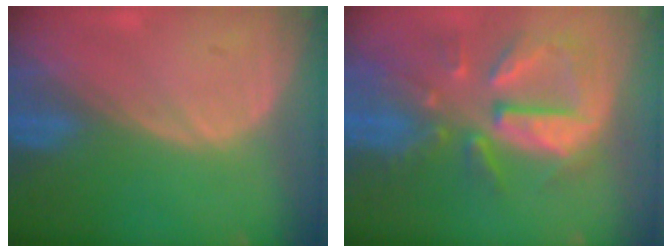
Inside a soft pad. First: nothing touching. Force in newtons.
{"total": 10.8, "press": 9.4, "slide": 5.2}